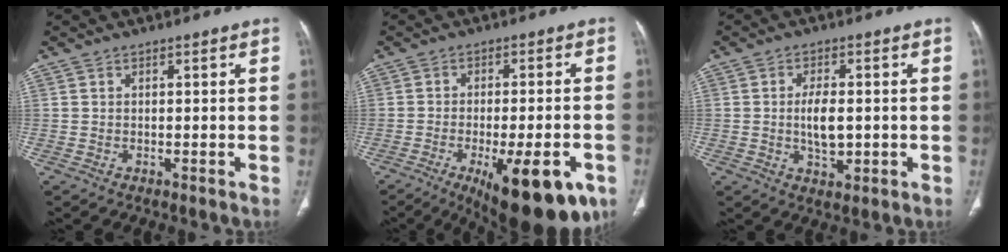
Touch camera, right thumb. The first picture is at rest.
{"total": 18.2, "force": [-8.5, 6.2, 14.9], "torque": [-0.160, 0.012, -0.109]}
{"total": 5.8, "force": [-0.3, 3.0, 5.0], "torque": [-0.082, -0.005, -0.003]}